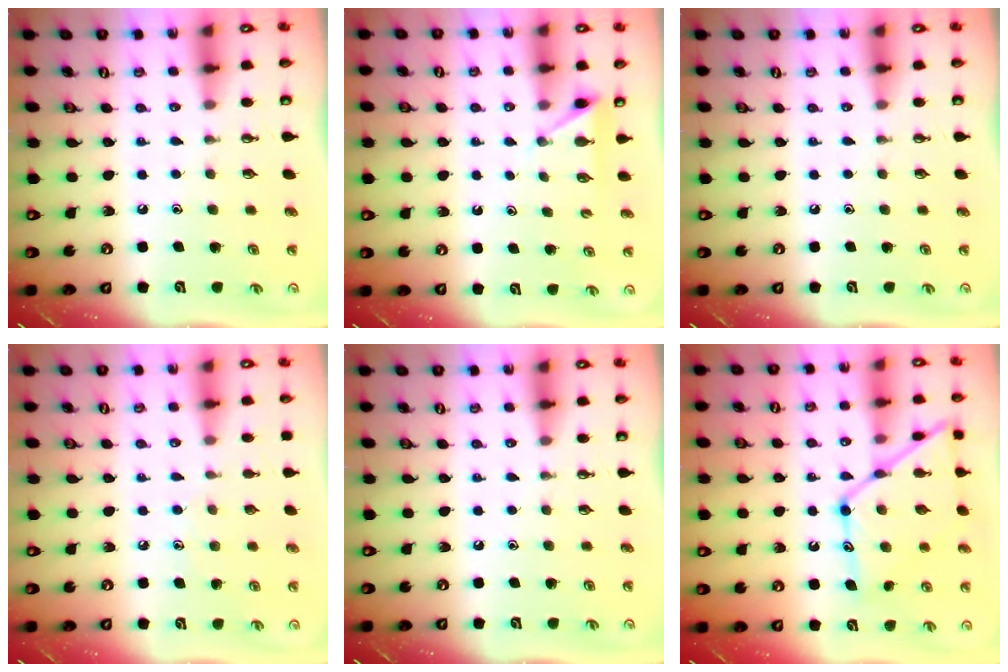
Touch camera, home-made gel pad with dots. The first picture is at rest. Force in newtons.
{"total": 3.0, "press": 2.9, "slide": 0.4}
{"total": 0.0}
{"total": 4.8, "press": 4.8, "slide": 0.6}
{"total": 0.0}
{"total": 17.2, "press": 17.1, "slide": 1.5}